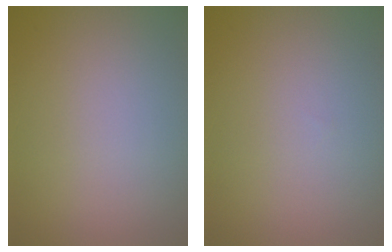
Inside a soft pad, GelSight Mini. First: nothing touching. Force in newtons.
{"total": 0.0}